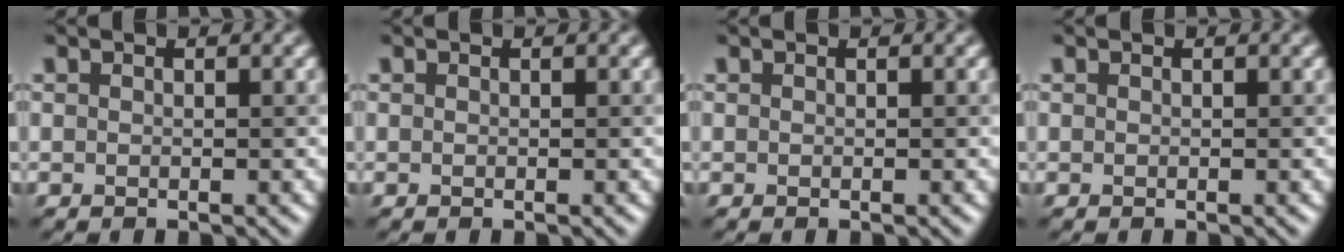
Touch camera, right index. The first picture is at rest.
{"total": 0.0}
{"total": 0.0}
{"total": 0.0}